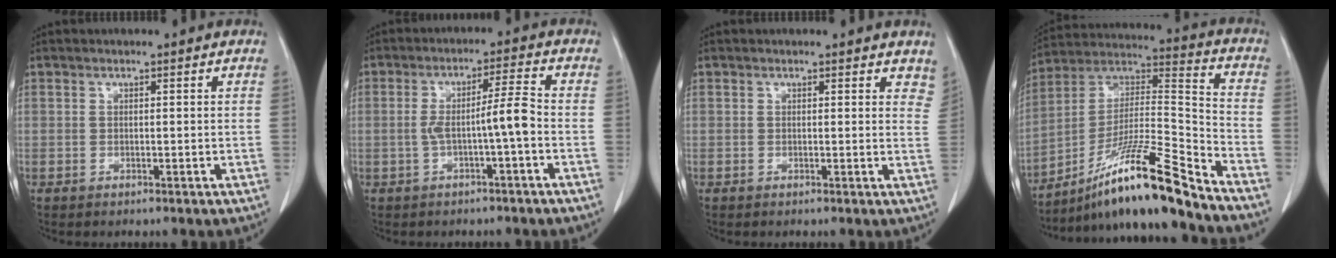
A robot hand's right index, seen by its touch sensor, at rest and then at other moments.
{"total": 6.6, "force": [-1.5, -0.4, 6.5], "torque": [-0.117, 0.020, -0.022]}
{"total": 4.3, "force": [3.7, 1.8, 1.2], "torque": [0.009, -0.009, 0.021]}
{"total": 18.1, "force": [-13.7, -0.9, 11.8], "torque": [-0.220, 0.004, -0.242]}